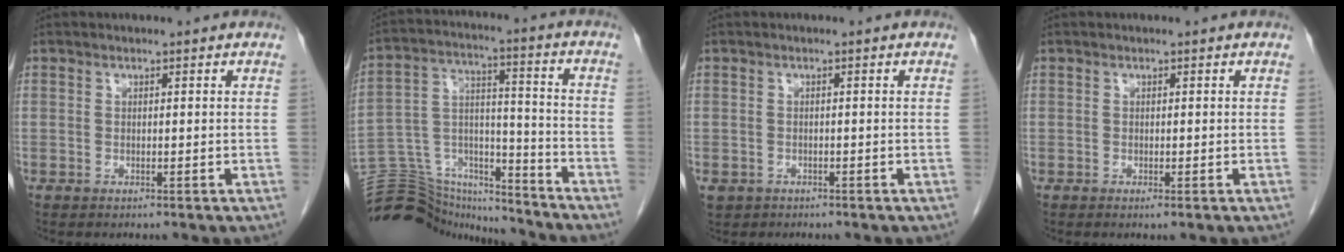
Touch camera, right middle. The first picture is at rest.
{"total": 19.5, "force": [-18.6, 4.8, 3.3], "torque": [-0.084, 0.047, -0.294]}
{"total": 2.6, "force": [-1.7, 1.9, 0.4], "torque": [-0.010, 0.001, -0.027]}
{"total": 0.5, "force": [-0.2, -0.1, 0.5], "torque": [-0.009, -0.001, -0.002]}